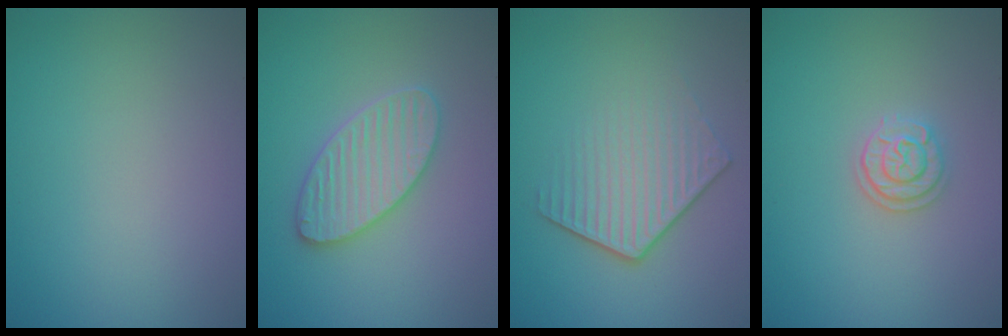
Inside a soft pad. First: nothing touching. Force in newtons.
{"total": 4.4, "press": 4.3, "slide": 0.5}
{"total": 4.1, "press": 2.9, "slide": 3.0}
{"total": 2.1, "press": 2.0, "slide": 0.6}